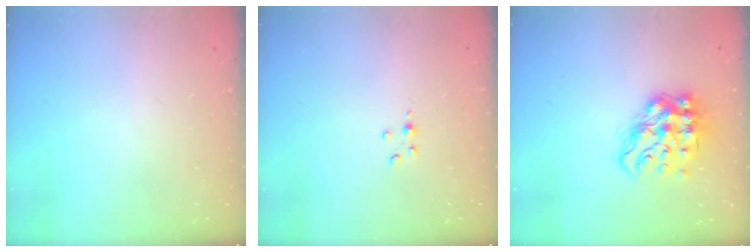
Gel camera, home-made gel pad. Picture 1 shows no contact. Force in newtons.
{"total": 3.2, "press": 3.1, "slide": 0.5}
{"total": 14.9, "press": 14.8, "slide": 1.7}